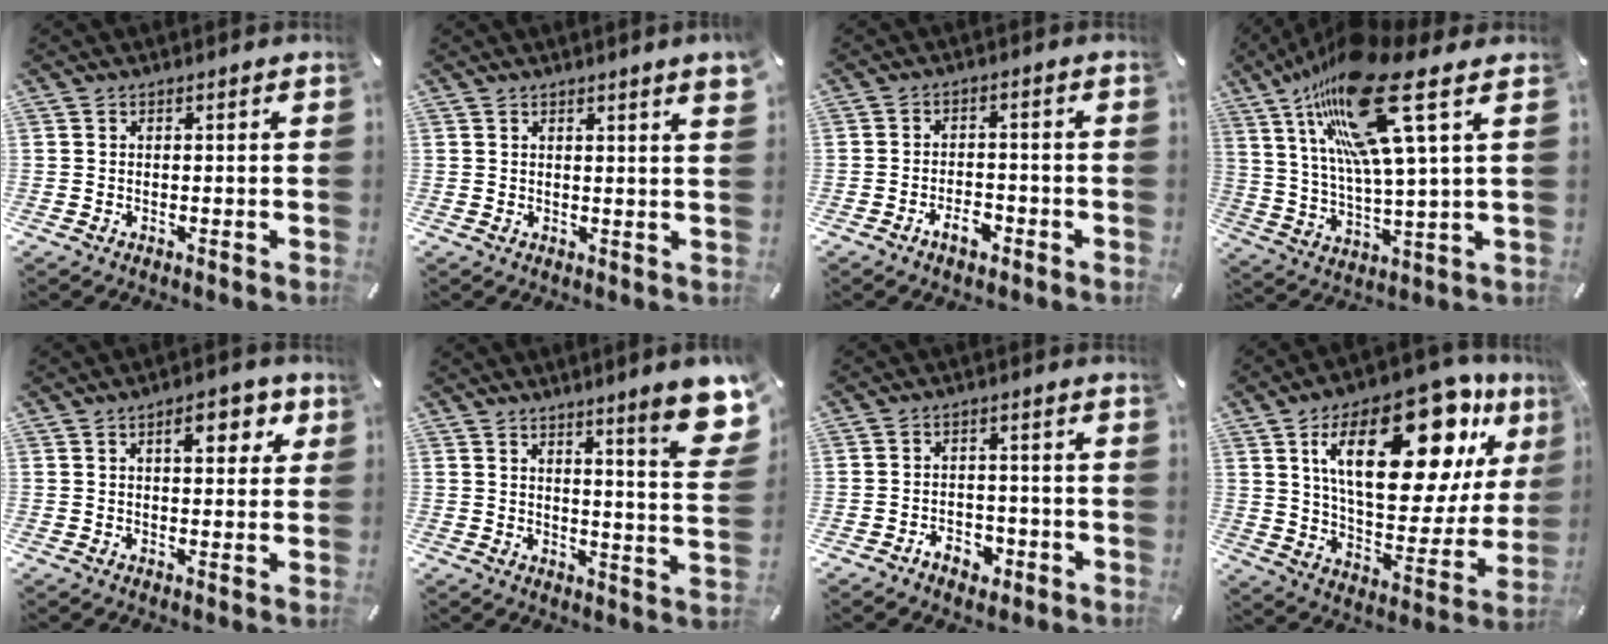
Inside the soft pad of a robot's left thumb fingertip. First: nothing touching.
{"total": 2.9, "force": [1.5, -0.1, 2.5], "torque": [-0.046, -0.003, 0.027]}
{"total": 4.8, "force": [-3.0, 2.6, 2.7], "torque": [-0.048, 0.014, -0.055]}
{"total": 22.5, "force": [12.3, 4.3, 18.3], "torque": [-0.357, -0.054, 0.193]}
{"total": 7.2, "force": [2.9, 3.4, 5.6], "torque": [-0.069, -0.008, 0.038]}
{"total": 11.4, "force": [7.0, 1.3, 8.9], "torque": [-0.122, -0.051, 0.111]}
{"total": 4.6, "force": [-2.7, 3.4, 1.6], "torque": [-0.024, 0.013, -0.048]}
{"total": 29.0, "force": [14.1, 13.1, 21.7], "torque": [-0.324, -0.076, 0.232]}